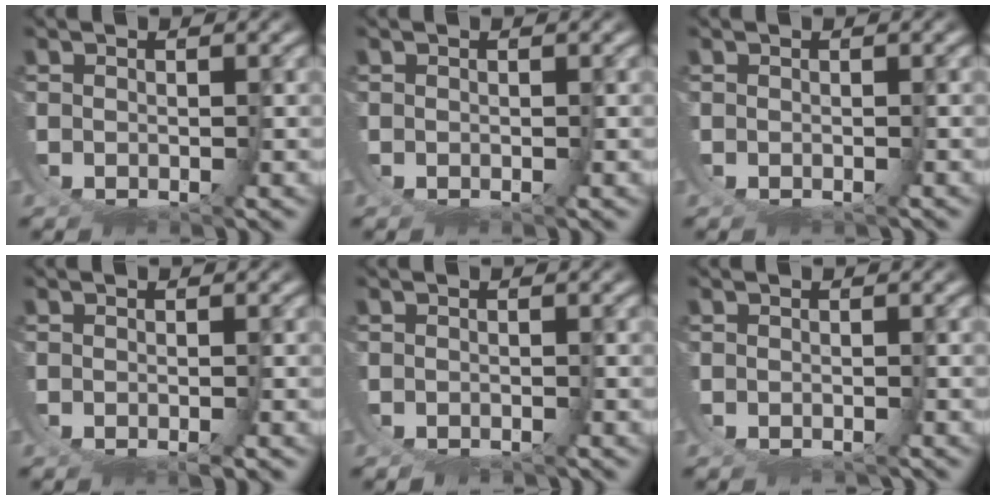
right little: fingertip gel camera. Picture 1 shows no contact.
{"total": 0.0}
{"total": 0.5, "force": [-0.3, 0.4, 0.2], "torque": [-0.006, -0.004, -0.002]}
{"total": 1.0, "force": [-0.4, 0.3, 0.9], "torque": [-0.016, -0.002, -0.004]}
{"total": 1.6, "force": [-1.6, -0.1, 0.1], "torque": [0.007, -0.005, -0.023]}
{"total": 1.0, "force": [-0.7, -0.6, -0.5], "torque": [0.014, 0.003, -0.013]}